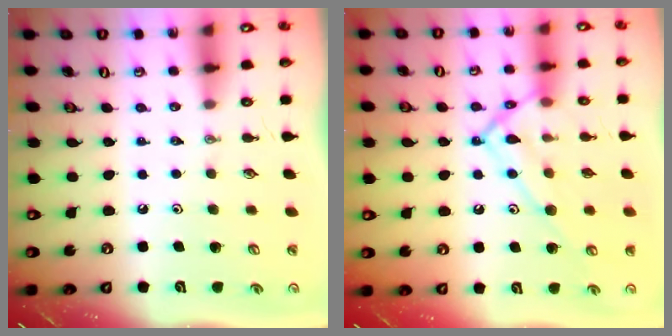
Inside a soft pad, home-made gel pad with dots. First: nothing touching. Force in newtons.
{"total": 14.2, "press": 14.1, "slide": 1.0}